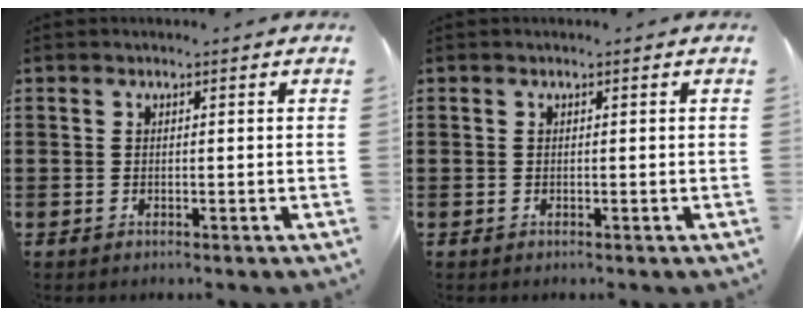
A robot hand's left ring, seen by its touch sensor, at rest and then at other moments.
{"total": 0.0}